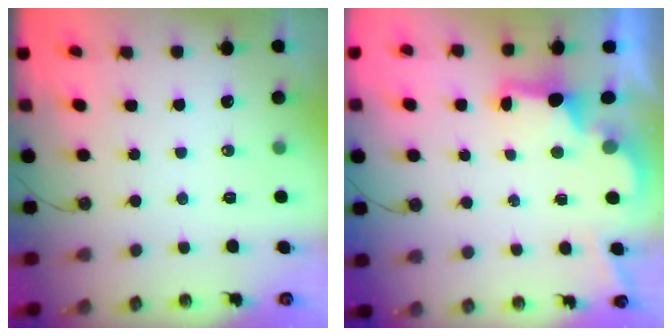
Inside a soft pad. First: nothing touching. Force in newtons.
{"total": 2.5, "press": 2.4, "slide": 0.7}